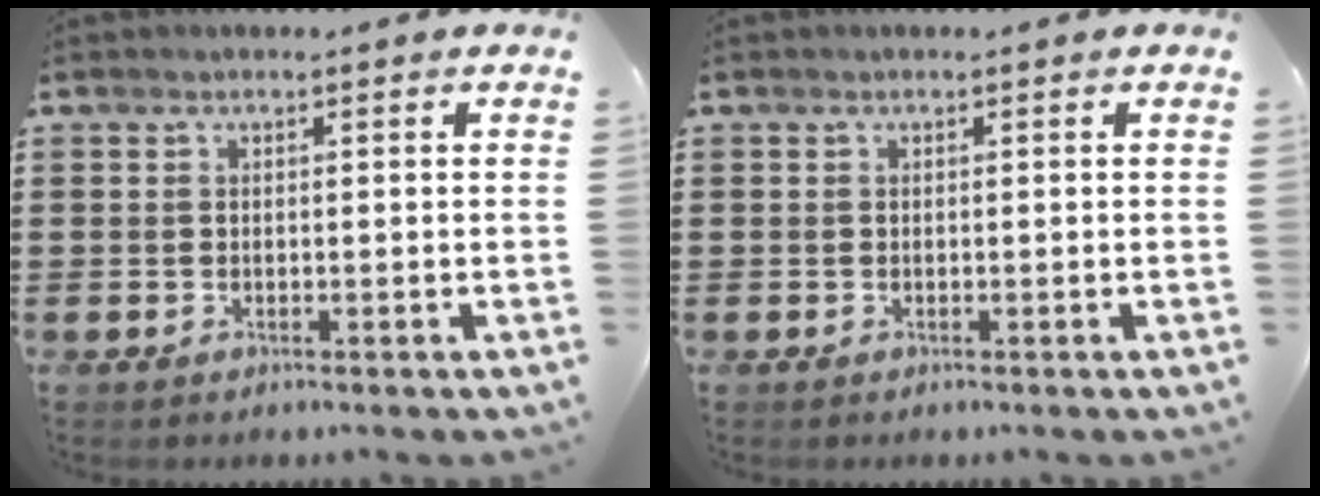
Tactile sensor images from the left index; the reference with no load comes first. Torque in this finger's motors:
{"motor_torque": [0.00, 0.00, 0.00, -0.01]}